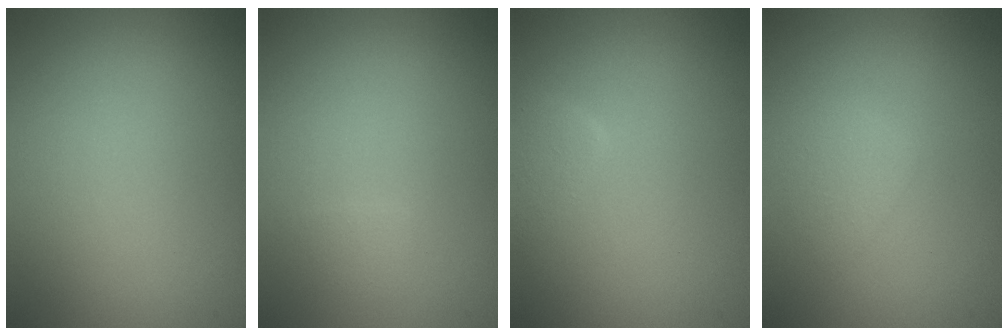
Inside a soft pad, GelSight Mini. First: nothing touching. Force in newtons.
{"total": 0.7, "press": 0.7, "slide": 0.0}
{"total": 1.3, "press": 1.3, "slide": 0.1}
{"total": 1.3, "press": 1.3, "slide": 0.1}